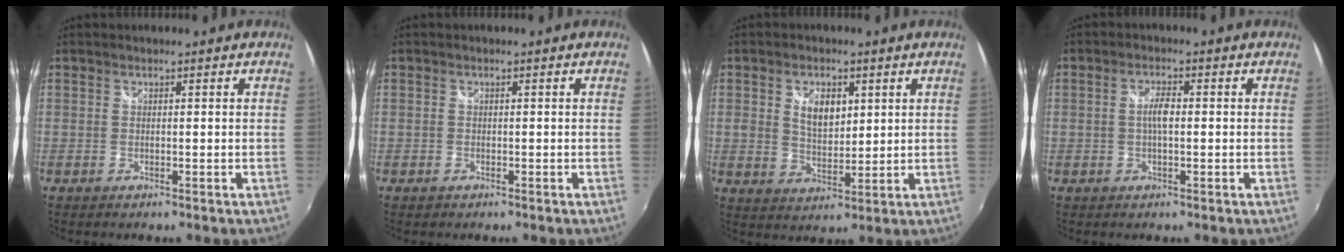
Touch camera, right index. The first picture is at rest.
{"total": 0.9, "force": [-0.5, 0.7, 0.2], "torque": [-0.004, -0.003, -0.009]}
{"total": 6.4, "force": [2.1, 3.8, 4.7], "torque": [-0.081, 0.002, 0.040]}
{"total": 3.0, "force": [-0.1, 1.0, 2.8], "torque": [-0.053, 0.004, -0.004]}